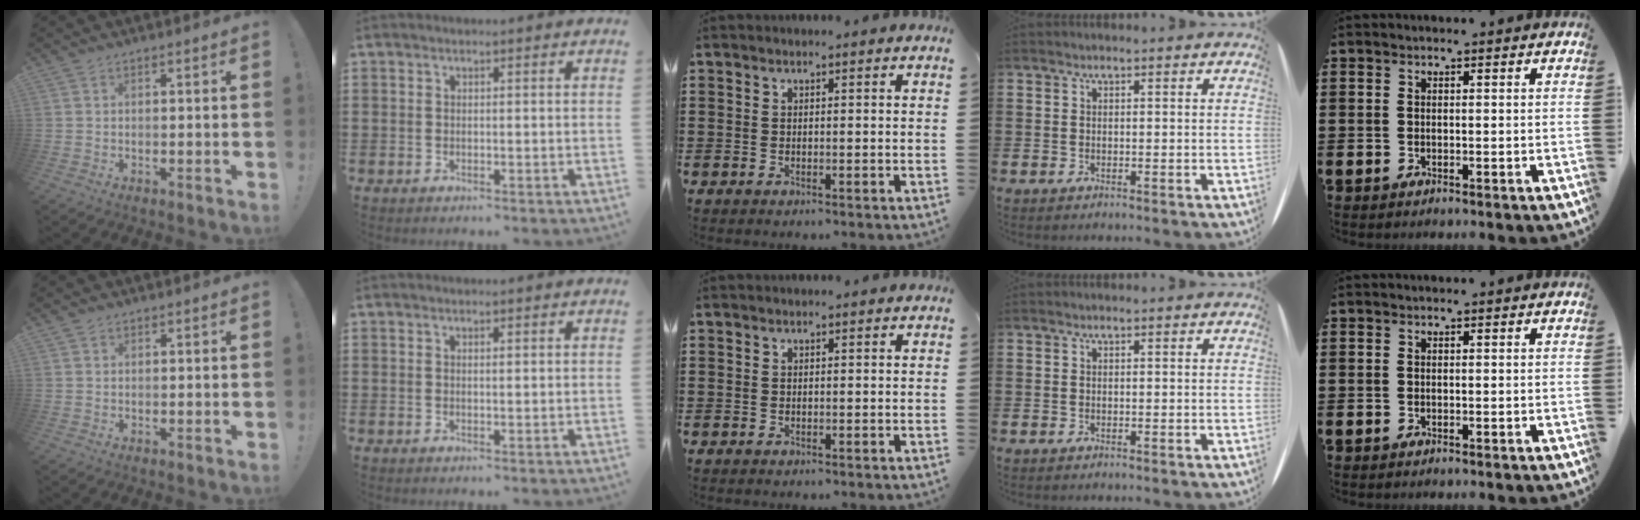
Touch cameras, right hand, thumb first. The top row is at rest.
{"thumb": {"total": 0.7, "force": [0.4, 0.5, 0.0], "torque": [0.007, -0.002, 0.007]}, "index": {"total": 0.6, "force": [0.2, 0.2, 0.5], "torque": [-0.011, 0.000, 0.005]}}